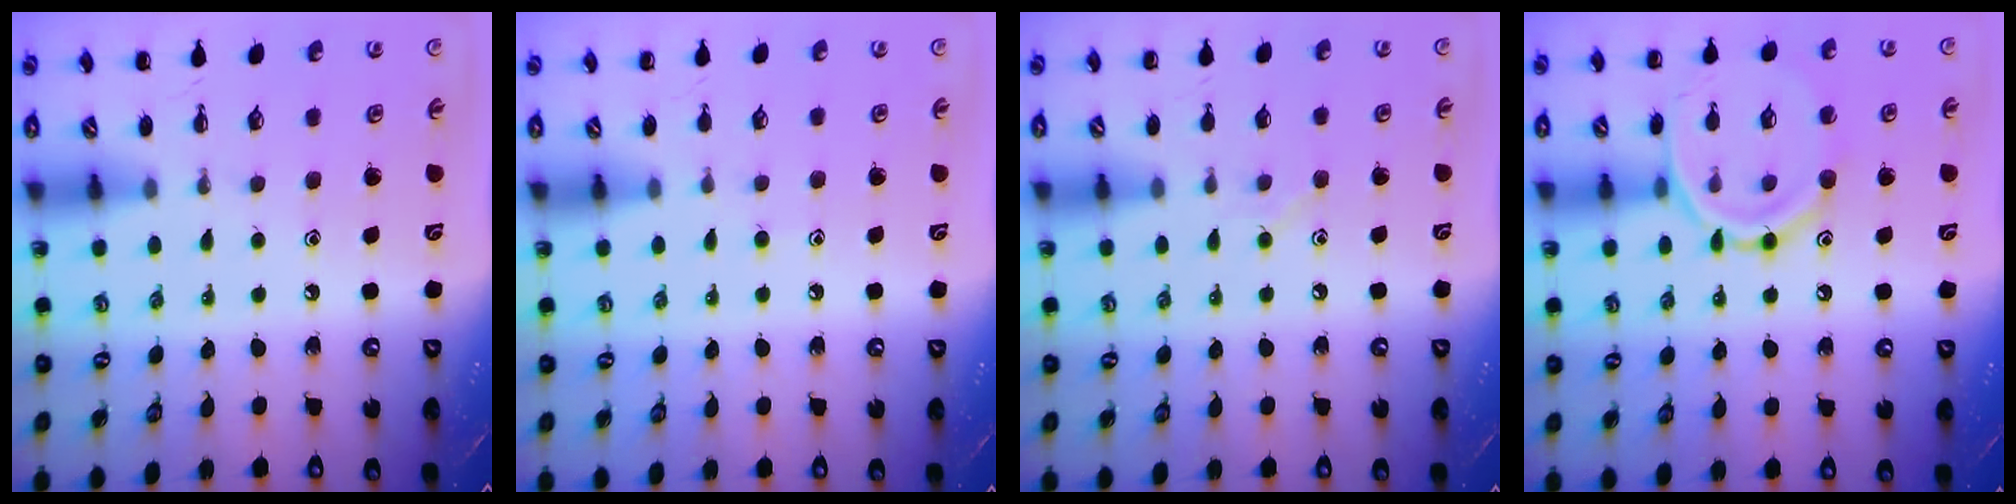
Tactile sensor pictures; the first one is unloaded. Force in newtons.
{"total": 5.2, "press": 4.9, "slide": 1.6}
{"total": 5.1, "press": 4.9, "slide": 1.4}
{"total": 12.7, "press": 12.7, "slide": 1.0}